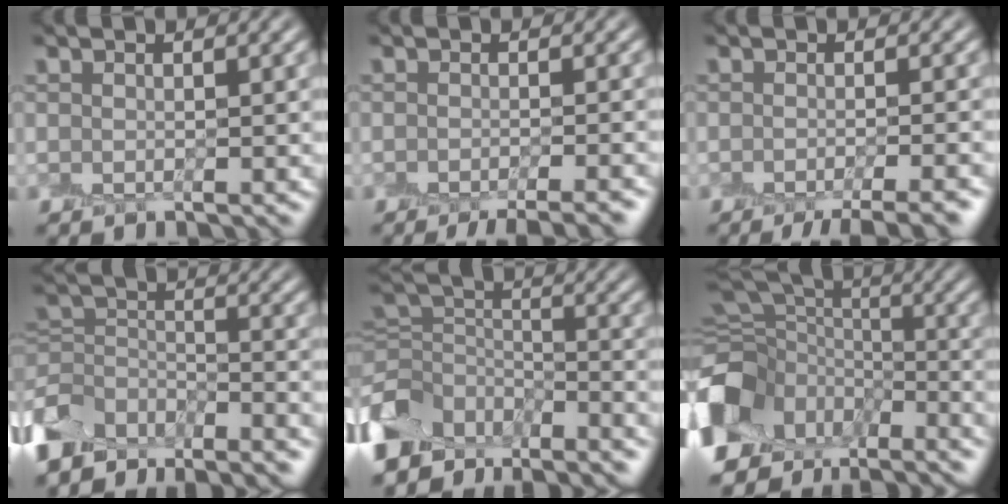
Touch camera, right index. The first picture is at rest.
{"total": 5.0, "force": [-3.9, 1.1, 3.0], "torque": [-0.031, -0.006, -0.039]}
{"total": 5.5, "force": [-4.2, 1.1, 3.5], "torque": [-0.040, -0.009, -0.050]}
{"total": 7.3, "force": [-6.0, 3.5, 2.3], "torque": [-0.054, -0.003, -0.113]}
{"total": 8.7, "force": [-6.8, 4.7, 2.8], "torque": [-0.070, 0.004, -0.127]}
{"total": 14.0, "force": [-8.0, 9.0, 7.1], "torque": [-0.174, 0.003, -0.115]}